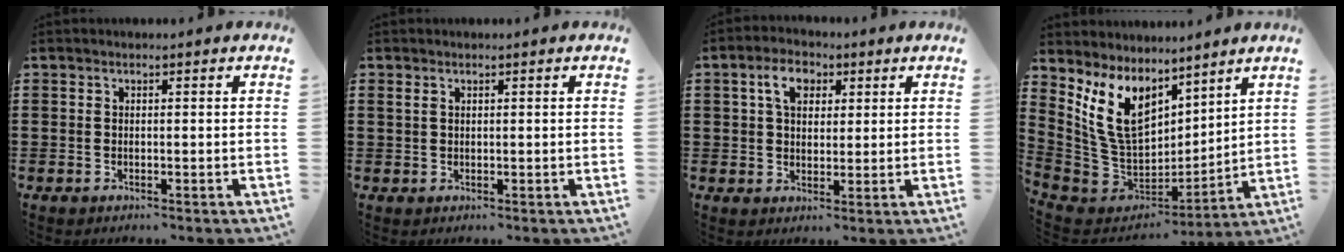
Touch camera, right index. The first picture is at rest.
{"total": 0.8, "force": [0.4, 0.5, 0.5], "torque": [-0.013, 0.002, 0.008]}
{"total": 4.9, "force": [1.9, 3.3, 3.1], "torque": [-0.059, 0.008, 0.028]}
{"total": 11.7, "force": [5.7, 7.3, 7.1], "torque": [-0.182, -0.018, 0.112]}